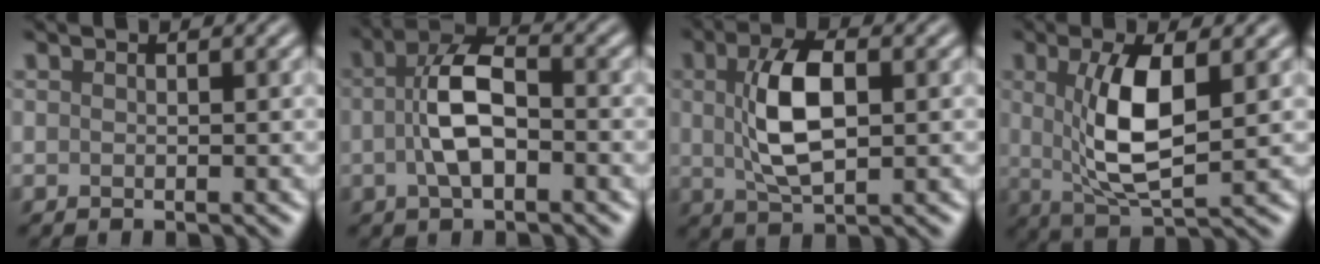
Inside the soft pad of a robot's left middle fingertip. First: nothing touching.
{"total": 5.3, "force": [-0.7, 2.6, 4.6], "torque": [-0.092, 0.008, -0.020]}
{"total": 6.2, "force": [0.9, 2.9, 5.4], "torque": [-0.111, 0.006, 0.017]}
{"total": 6.6, "force": [1.0, 2.3, 6.2], "torque": [-0.124, -0.005, 0.023]}